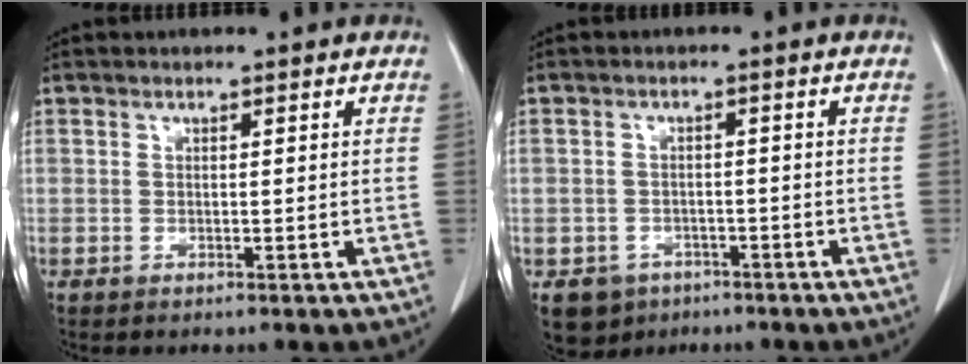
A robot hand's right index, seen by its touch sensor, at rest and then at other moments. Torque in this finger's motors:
{"motor_torque": [-0.27, -0.16, -0.74, -0.12]}